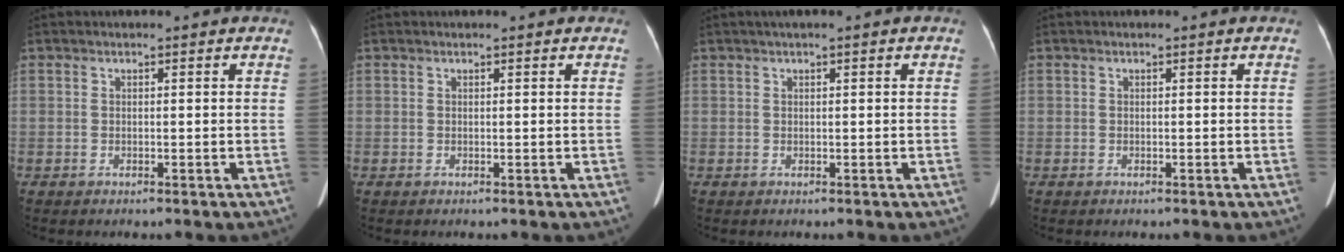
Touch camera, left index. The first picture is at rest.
{"total": 0.7, "force": [0.7, 0.1, 0.3], "torque": [-0.009, 0.007, 0.007]}
{"total": 1.2, "force": [0.6, 0.0, 1.1], "torque": [-0.023, 0.013, 0.009]}
{"total": 0.0}